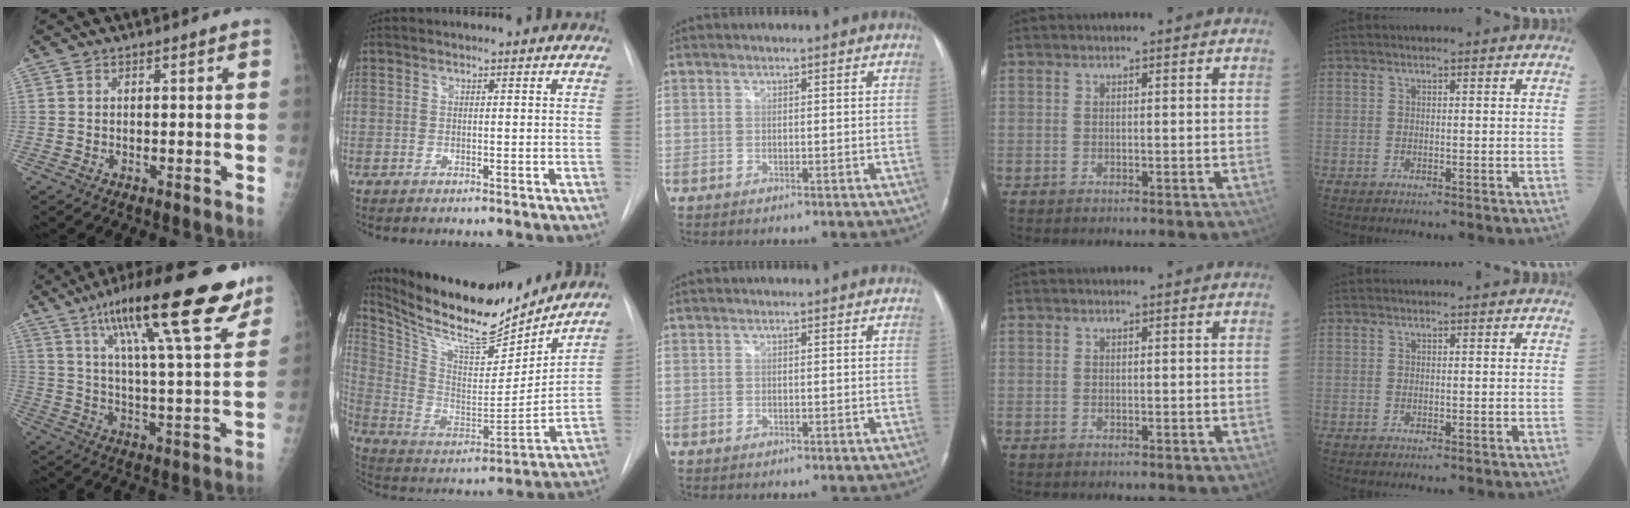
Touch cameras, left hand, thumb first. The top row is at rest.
{"thumb": {"total": 24.3, "force": [15.4, 4.7, 18.2], "torque": [-0.272, -0.043, 0.244]}, "index": {"total": 20.1, "force": [18.1, 3.2, 8.3], "torque": [-0.165, -0.020, 0.309]}}